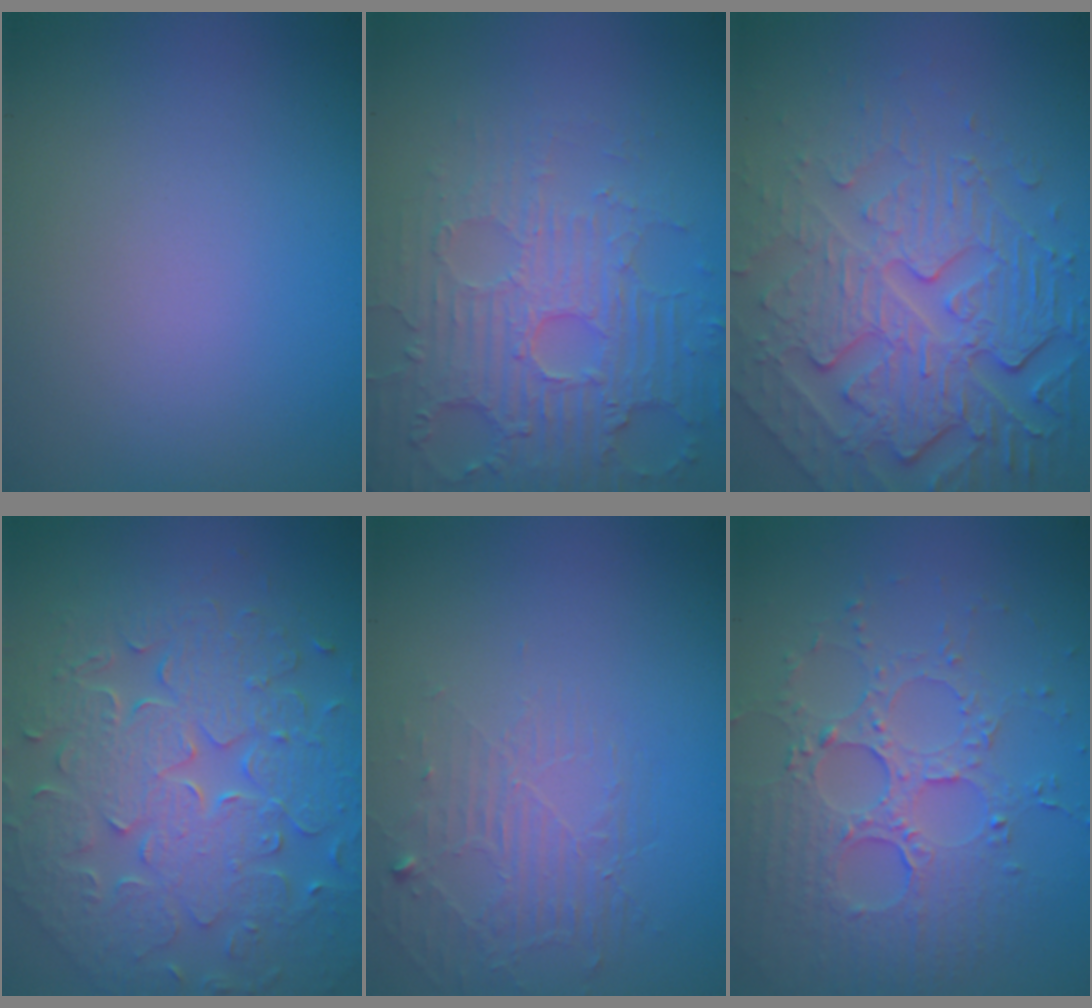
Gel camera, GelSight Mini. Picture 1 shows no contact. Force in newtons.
{"total": 4.5, "press": 4.4, "slide": 0.6}
{"total": 7.6, "press": 5.4, "slide": 5.4}
{"total": 8.9, "press": 6.5, "slide": 6.1}
{"total": 1.8, "press": 0.8, "slide": 1.6}
{"total": 4.3, "press": 4.0, "slide": 1.4}